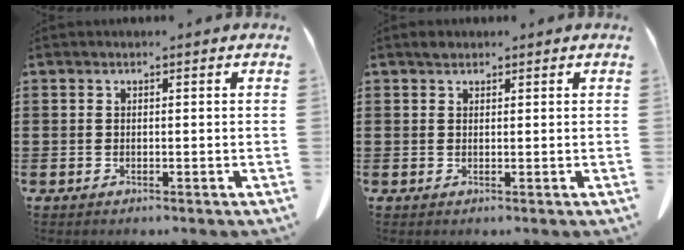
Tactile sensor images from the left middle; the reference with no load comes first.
{"total": 0.9, "force": [0.7, 0.5, 0.3], "torque": [0.001, -0.002, 0.013]}